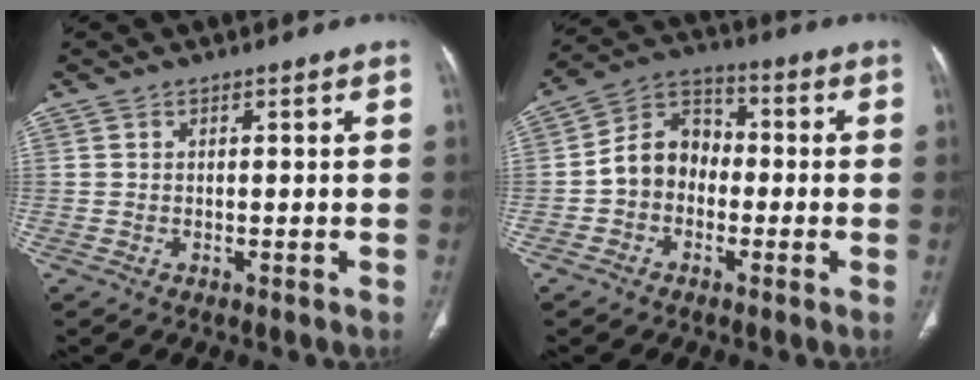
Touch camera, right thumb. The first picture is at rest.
{"total": 9.1, "force": [-1.5, 7.4, 4.9], "torque": [-0.061, 0.038, -0.044]}